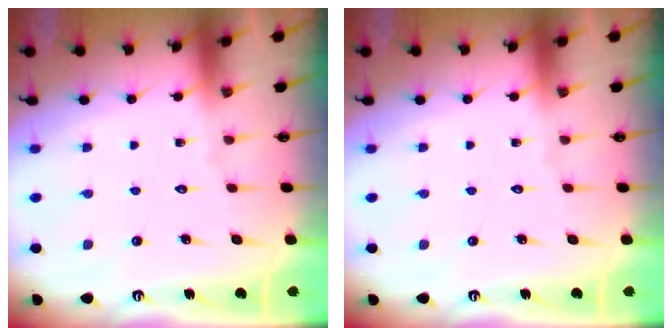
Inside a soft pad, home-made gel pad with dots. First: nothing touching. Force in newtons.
{"total": 0.0}